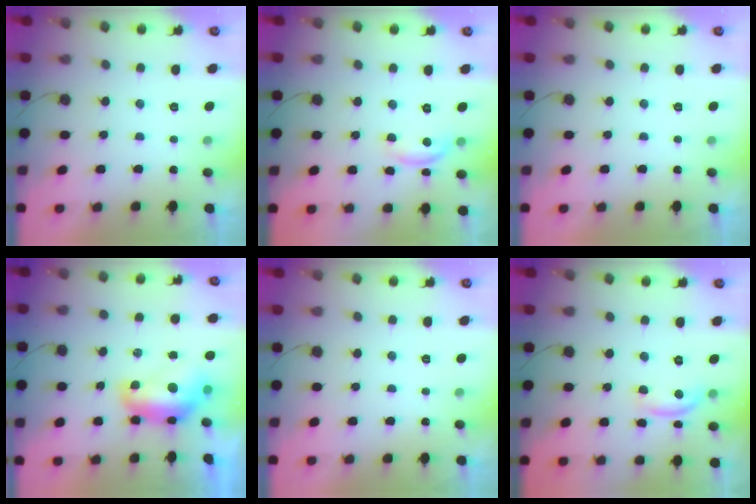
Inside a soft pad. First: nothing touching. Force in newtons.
{"total": 9.5, "press": 9.5, "slide": 0.4}
{"total": 0.0}
{"total": 11.5, "press": 11.4, "slide": 1.2}
{"total": 0.0}
{"total": 9.9, "press": 9.9, "slide": 0.5}